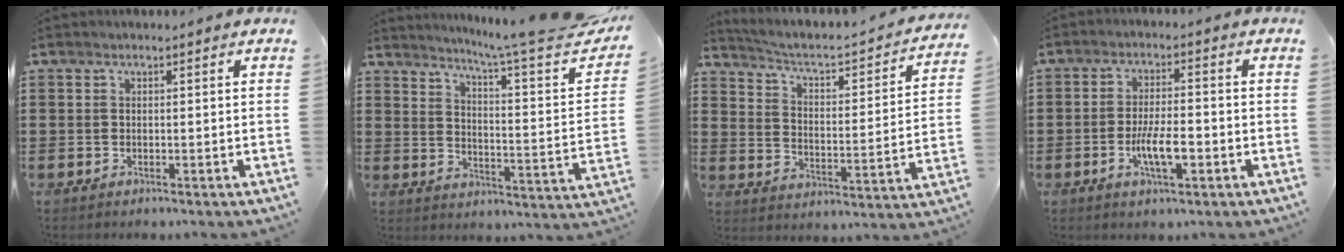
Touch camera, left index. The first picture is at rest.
{"total": 7.5, "force": [6.2, -0.7, 4.2], "torque": [-0.082, -0.058, 0.091]}
{"total": 2.9, "force": [2.2, 0.5, 1.8], "torque": [-0.052, -0.027, 0.023]}
{"total": 6.1, "force": [-1.8, 1.8, 5.5], "torque": [-0.112, 0.000, -0.036]}